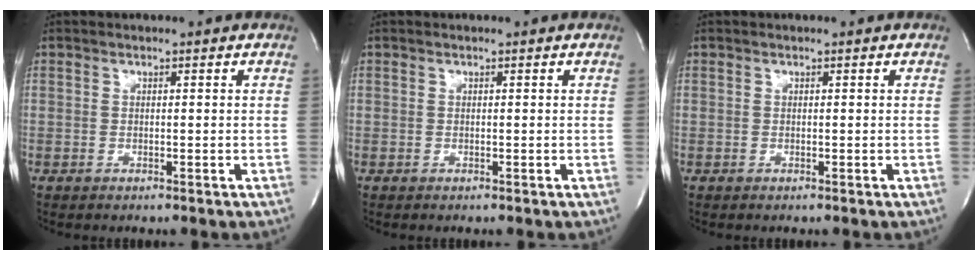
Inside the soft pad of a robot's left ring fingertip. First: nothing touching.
{"total": 0.0}
{"total": 0.0}